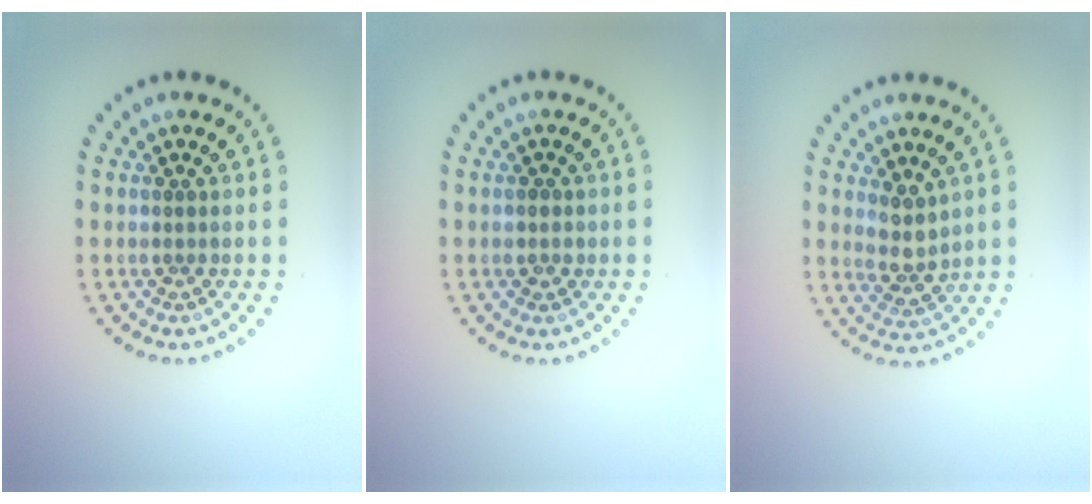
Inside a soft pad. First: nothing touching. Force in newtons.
{"total": 1.1, "press": 1.0, "slide": 0.4}
{"total": 2.3, "press": 1.9, "slide": 1.2}